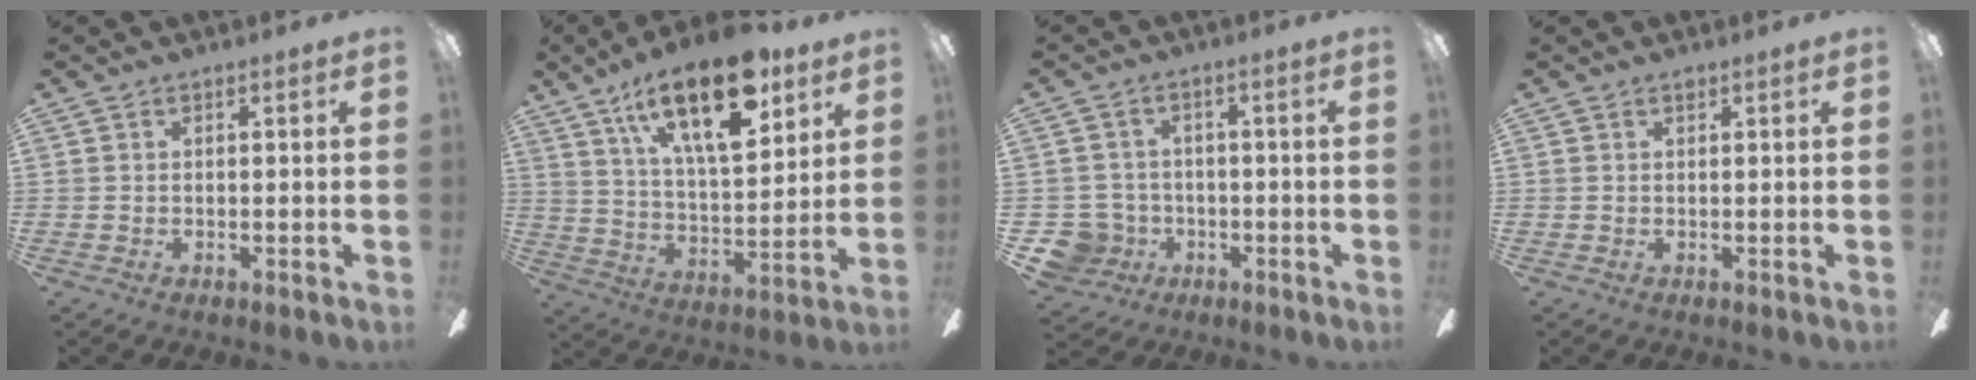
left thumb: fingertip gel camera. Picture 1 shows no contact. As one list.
[{"total": 22.3, "force": [13.0, 9.3, 15.6], "torque": [-0.250, -0.054, 0.215]}, {"total": 7.0, "force": [-2.3, 6.5, 1.3], "torque": [-0.062, 0.016, -0.041]}, {"total": 0.5, "force": [0.4, 0.3, 0.2], "torque": [-0.005, 0.001, 0.007]}]